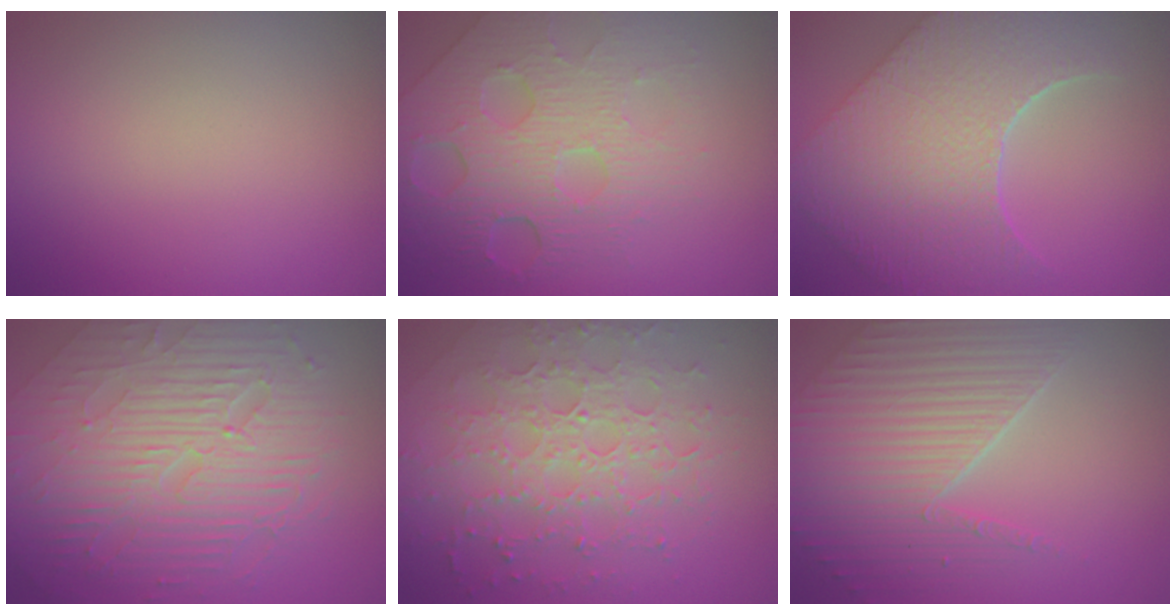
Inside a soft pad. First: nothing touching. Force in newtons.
{"total": 8.1, "press": 5.4, "slide": 6.1}
{"total": 9.4, "press": 7.5, "slide": 5.6}
{"total": 9.5, "press": 6.2, "slide": 7.2}
{"total": 7.2, "press": 5.2, "slide": 5.0}
{"total": 4.5, "press": 4.3, "slide": 1.3}